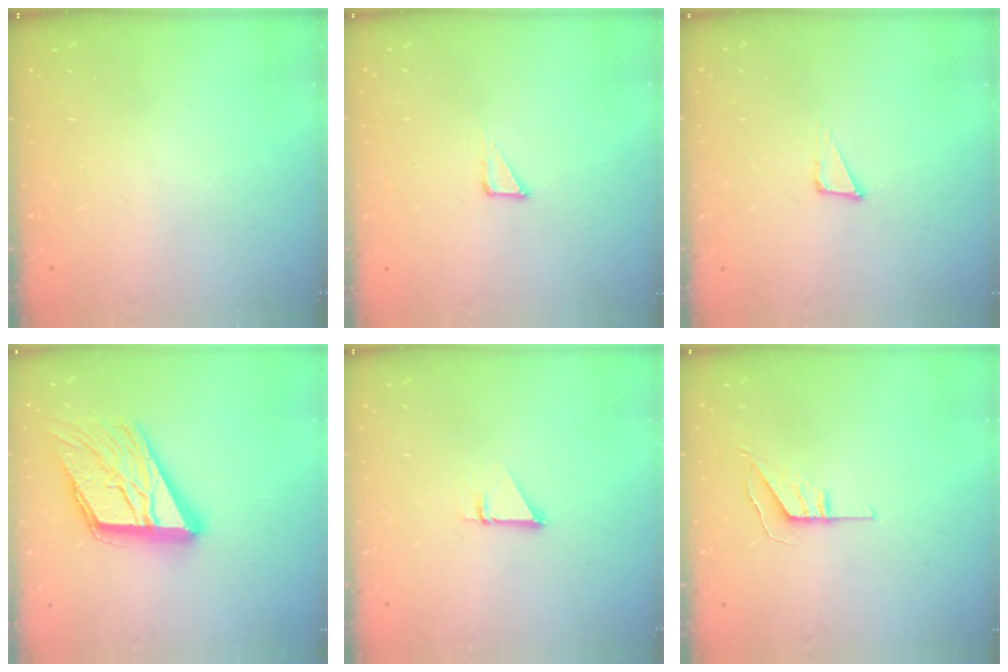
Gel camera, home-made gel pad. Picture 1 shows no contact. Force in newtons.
{"total": 2.1, "press": 2.1, "slide": 0.1}
{"total": 3.3, "press": 3.2, "slide": 0.8}
{"total": 19.6, "press": 19.5, "slide": 1.9}
{"total": 1.0, "press": 1.0, "slide": 0.1}
{"total": 5.5, "press": 5.5, "slide": 0.4}